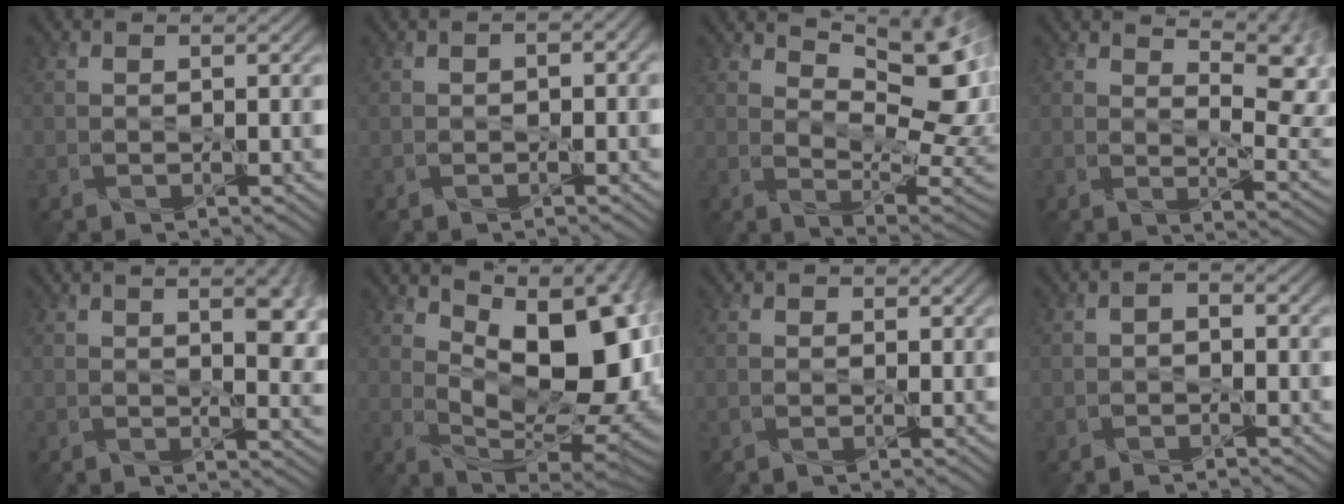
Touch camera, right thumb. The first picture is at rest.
{"total": 2.1, "force": [-0.2, 1.4, 1.5], "torque": [-0.024, -0.004, -0.002]}
{"total": 12.3, "force": [5.9, 4.8, 9.7], "torque": [-0.162, 0.003, 0.097]}
{"total": 9.7, "force": [6.4, 3.1, 6.6], "torque": [-0.104, 0.001, 0.092]}
{"total": 7.5, "force": [2.4, 2.8, 6.5], "torque": [-0.082, 0.003, 0.044]}
{"total": 16.6, "force": [5.1, 8.4, 13.4], "torque": [-0.184, 0.017, 0.088]}
{"total": 0.6, "force": [0.2, 0.6, 0.1], "torque": [0.001, -0.004, 0.000]}
{"total": 1.3, "force": [-0.6, 0.9, 0.7], "torque": [-0.013, 0.002, -0.016]}